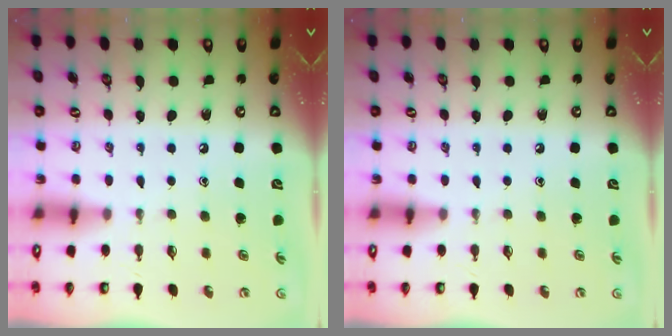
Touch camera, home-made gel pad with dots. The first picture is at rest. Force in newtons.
{"total": 0.0}